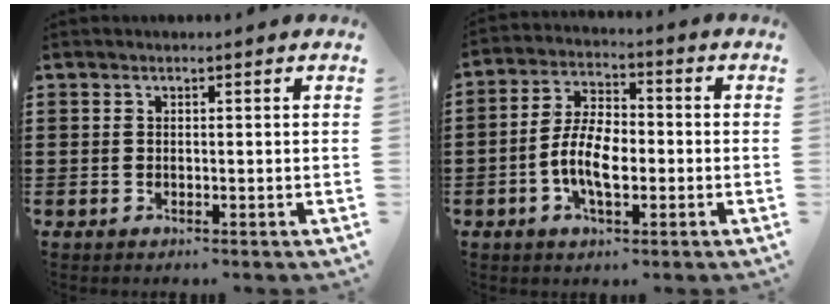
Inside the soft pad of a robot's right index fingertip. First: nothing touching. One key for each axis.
{"total": 7.7, "fx": -1.9, "fy": 3.7, "fz": 6.5, "tx": -0.146, "ty": 0.002, "tz": -0.042}